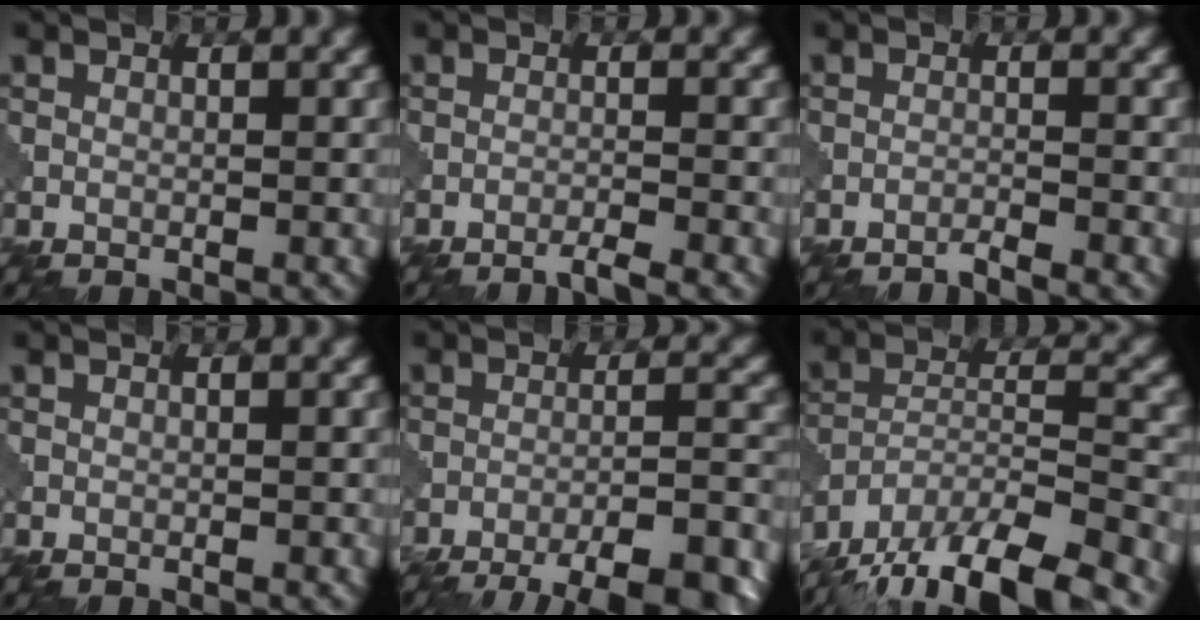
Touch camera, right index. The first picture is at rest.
{"total": 1.9, "force": [-1.5, 0.1, 1.2], "torque": [-0.012, 0.002, -0.040]}
{"total": 1.5, "force": [-1.3, 0.1, 0.8], "torque": [-0.004, 0.002, -0.036]}
{"total": 0.0}
{"total": 12.7, "force": [-10.4, 3.3, 6.6], "torque": [-0.082, -0.002, -0.129]}
{"total": 13.5, "force": [-11.2, 3.6, 6.6], "torque": [-0.115, -0.014, -0.176]}